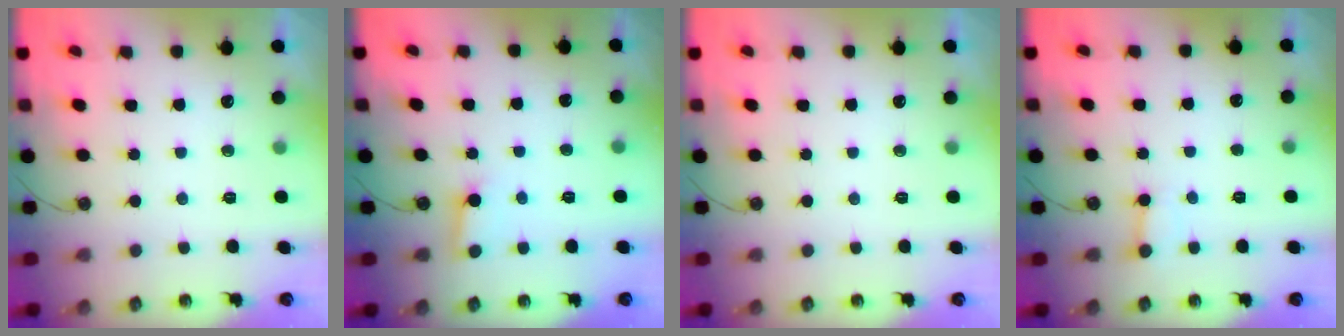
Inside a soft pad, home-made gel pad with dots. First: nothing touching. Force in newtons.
{"total": 2.6, "press": 2.6, "slide": 0.4}
{"total": 0.0}
{"total": 2.5, "press": 2.4, "slide": 0.4}